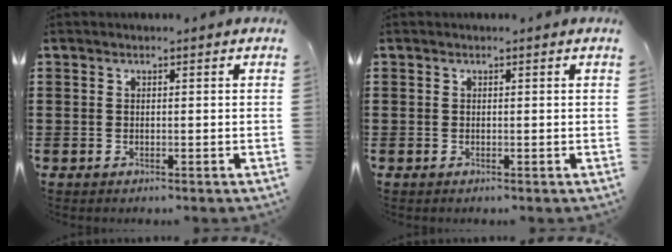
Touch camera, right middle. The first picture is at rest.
{"total": 0.0}